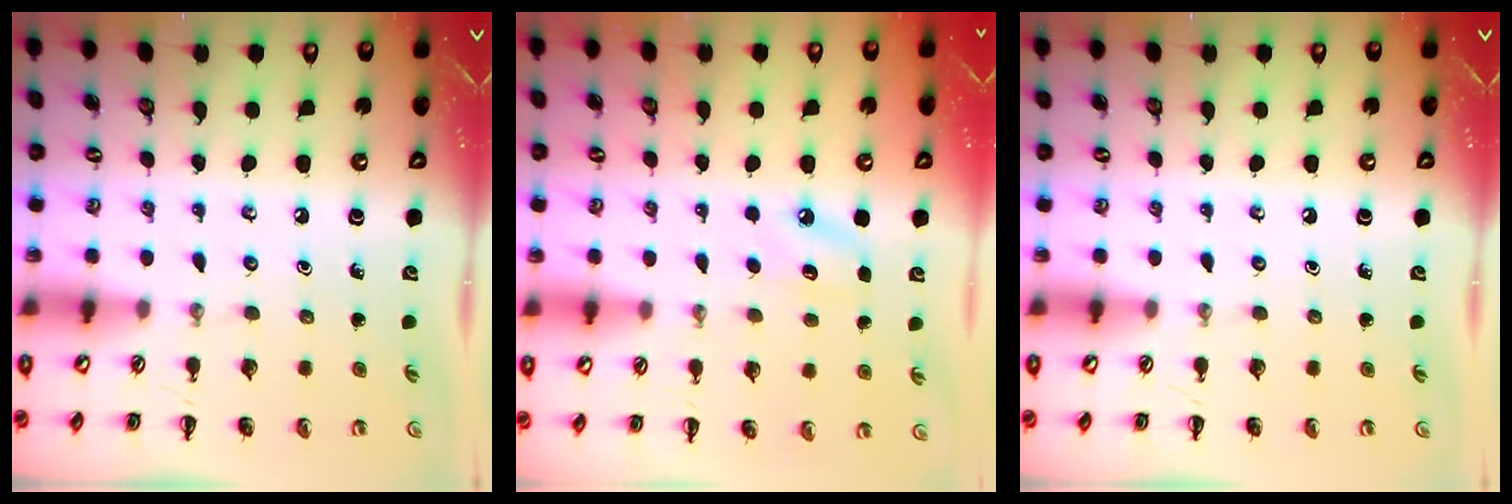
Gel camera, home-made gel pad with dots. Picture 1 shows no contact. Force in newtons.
{"total": 7.7, "press": 7.5, "slide": 1.7}
{"total": 0.0}